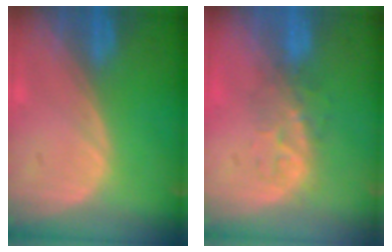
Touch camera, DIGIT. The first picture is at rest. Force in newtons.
{"total": 4.1, "press": 4.0, "slide": 1.2}